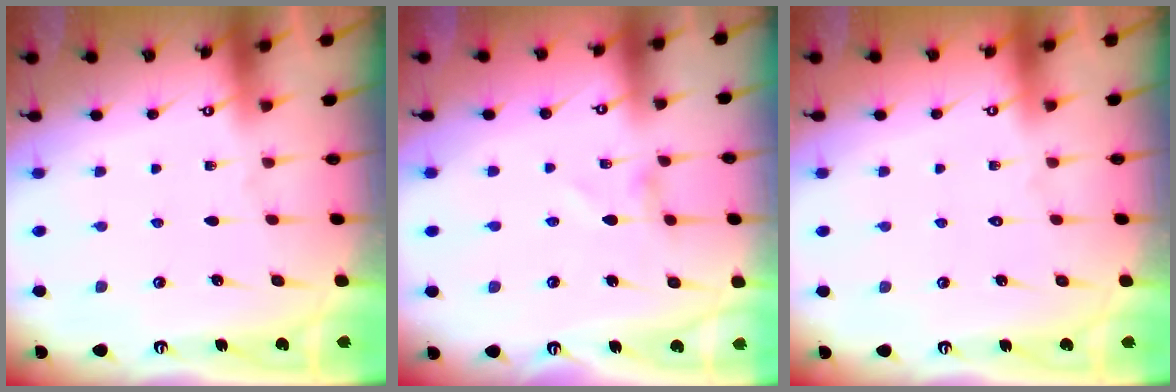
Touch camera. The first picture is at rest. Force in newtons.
{"total": 0.7, "press": 0.7, "slide": 0.1}
{"total": 1.6, "press": 1.6, "slide": 0.1}